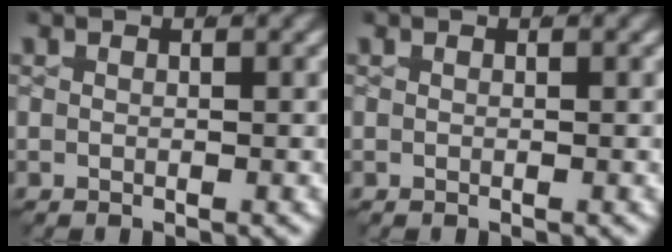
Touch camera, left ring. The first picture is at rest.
{"total": 0.0}